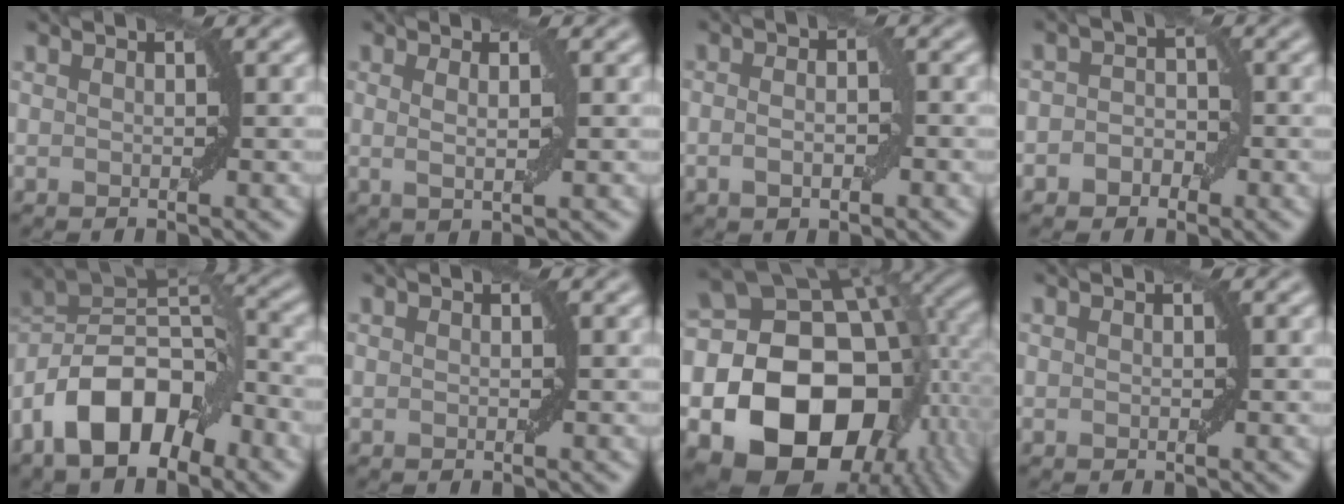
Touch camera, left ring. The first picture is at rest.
{"total": 1.8, "force": [0.4, 0.3, 1.7], "torque": [-0.027, -0.003, 0.007]}
{"total": 2.6, "force": [-0.6, 1.3, 2.1], "torque": [-0.031, 0.002, -0.010]}
{"total": 2.6, "force": [-1.0, 2.2, 1.1], "torque": [0.010, 0.005, -0.026]}
{"total": 11.6, "force": [-5.7, 5.8, 8.3], "torque": [-0.137, 0.007, -0.111]}
{"total": 0.0}
{"total": 20.7, "force": [-5.0, 15.0, 13.4], "torque": [-0.257, -0.031, -0.063]}
{"total": 0.0}